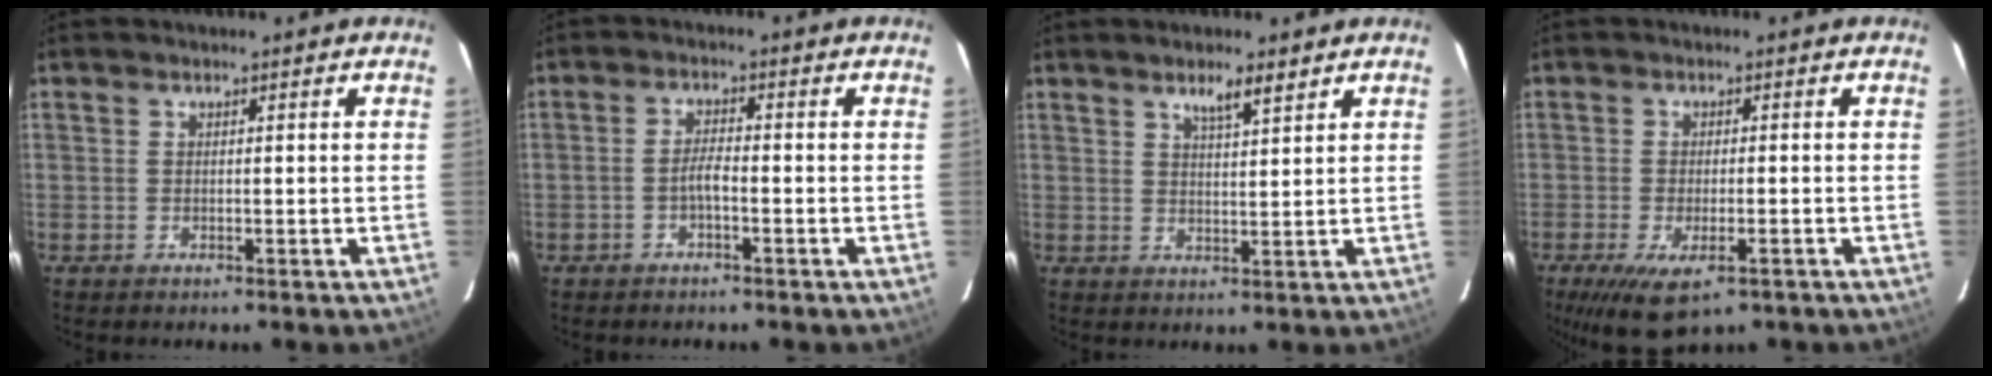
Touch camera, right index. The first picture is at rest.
{"total": 2.3, "force": [-1.3, 0.3, 1.9], "torque": [-0.040, 0.007, -0.026]}
{"total": 3.9, "force": [2.9, 0.6, 2.6], "torque": [-0.041, 0.001, 0.050]}
{"total": 8.8, "force": [-5.1, 3.3, 6.4], "torque": [-0.131, -0.030, -0.080]}